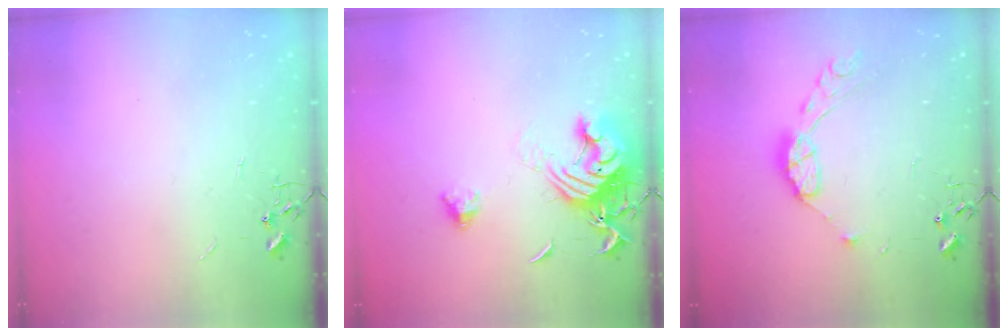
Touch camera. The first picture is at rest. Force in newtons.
{"total": 15.6, "press": 15.5, "slide": 1.7}
{"total": 10.2, "press": 10.2, "slide": 0.8}